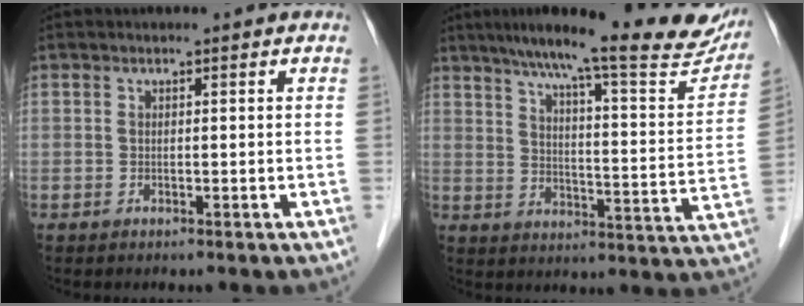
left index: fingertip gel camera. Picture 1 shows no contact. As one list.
[{"total": 23.0, "force": [19.2, 2.7, 12.4], "torque": [-0.176, -0.018, 0.241]}]